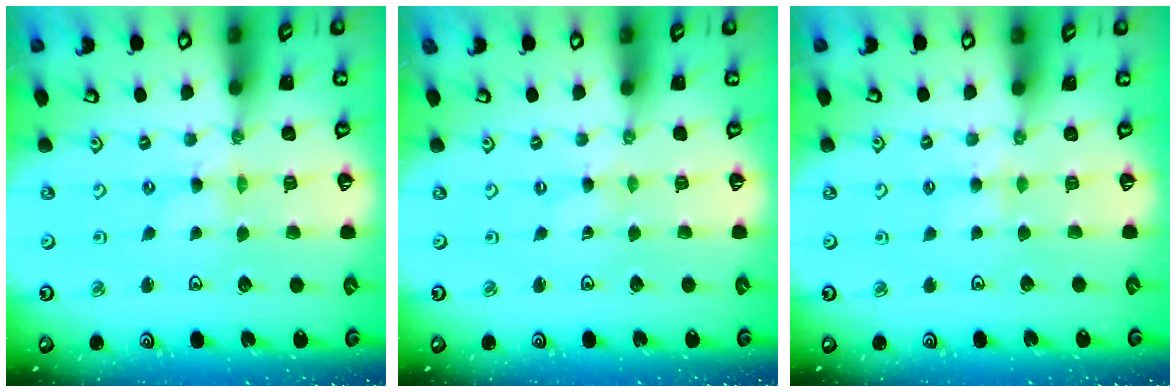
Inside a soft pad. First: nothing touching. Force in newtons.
{"total": 0.0}
{"total": 3.4, "press": 3.3, "slide": 0.6}